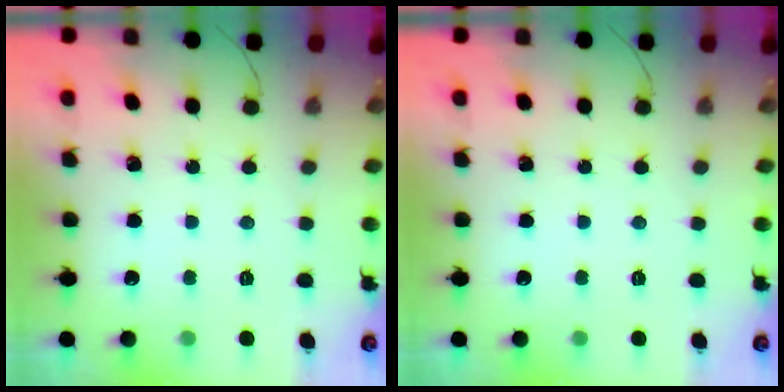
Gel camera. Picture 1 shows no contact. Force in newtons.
{"total": 0.0}